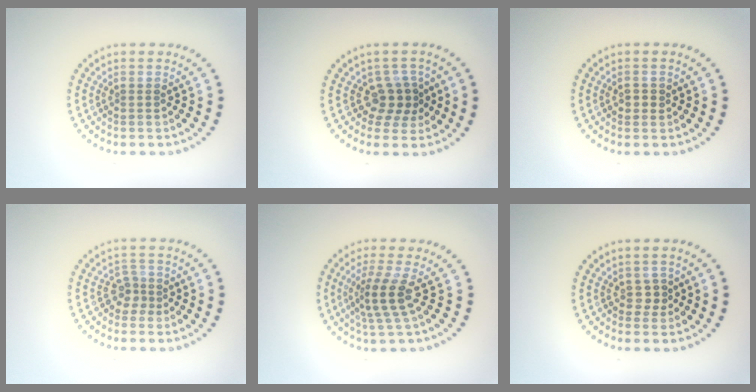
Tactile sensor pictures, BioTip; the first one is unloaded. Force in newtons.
{"total": 2.5, "press": 2.0, "slide": 1.5}
{"total": 1.0, "press": 1.0, "slide": 0.1}
{"total": 1.8, "press": 1.2, "slide": 1.3}
{"total": 3.3, "press": 2.5, "slide": 2.1}
{"total": 1.0, "press": 0.9, "slide": 0.5}